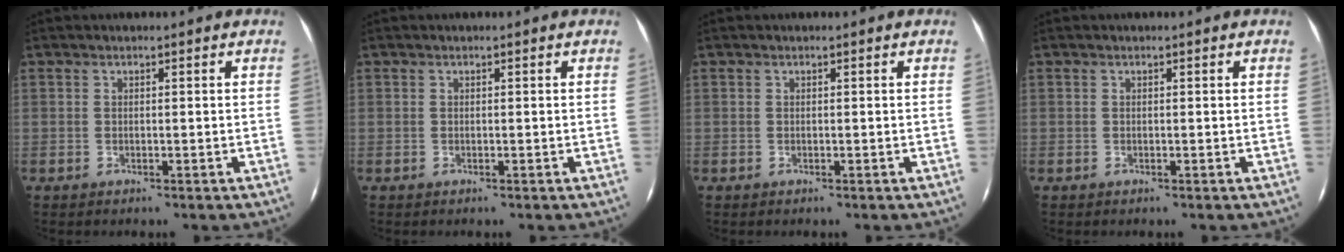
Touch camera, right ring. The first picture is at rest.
{"total": 0.0}
{"total": 0.0}
{"total": 0.0}